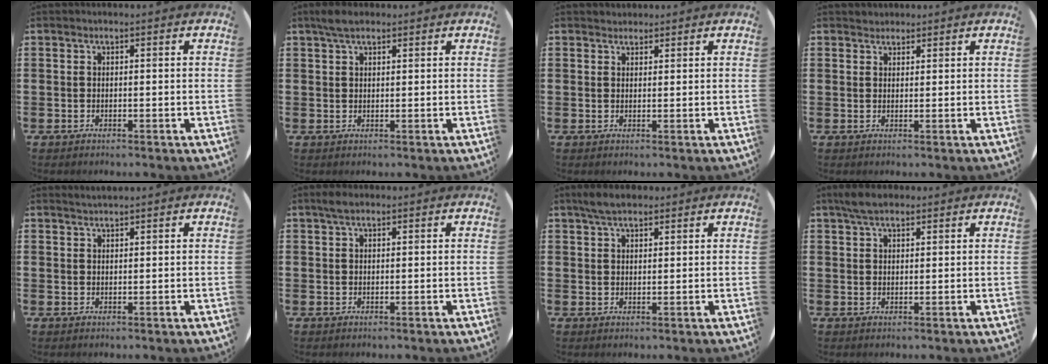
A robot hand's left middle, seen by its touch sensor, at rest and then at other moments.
{"total": 2.7, "force": [2.1, 1.0, 1.4], "torque": [-0.031, 0.008, 0.038]}
{"total": 1.2, "force": [1.1, 0.3, -0.2], "torque": [0.002, 0.003, 0.022]}
{"total": 1.4, "force": [1.3, 0.4, -0.2], "torque": [0.010, -0.001, 0.024]}
{"total": 1.2, "force": [1.1, -0.1, 0.2], "torque": [-0.004, 0.000, 0.022]}
{"total": 1.7, "force": [1.2, 0.7, 1.0], "torque": [-0.021, 0.007, 0.020]}
{"total": 3.6, "force": [2.9, 1.2, 1.8], "torque": [-0.040, 0.006, 0.054]}
{"total": 3.6, "force": [2.8, 1.3, 1.7], "torque": [-0.039, 0.009, 0.052]}